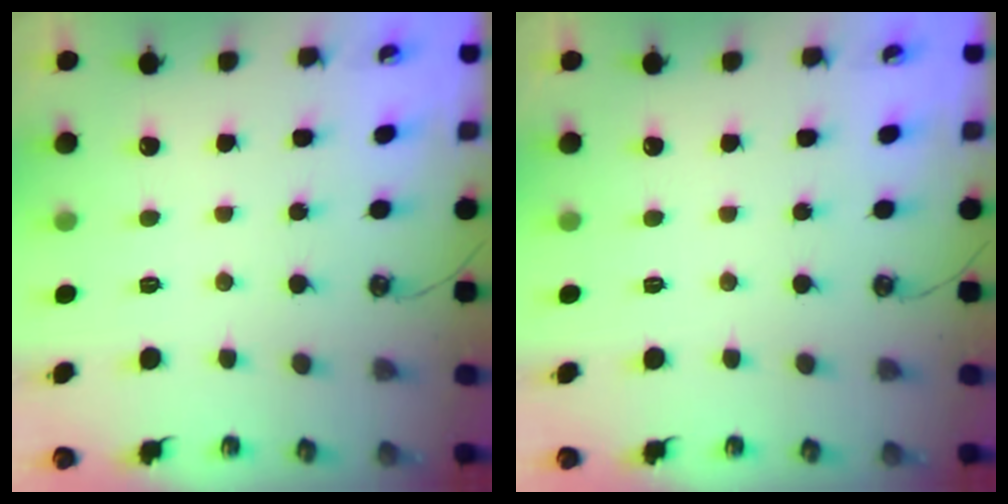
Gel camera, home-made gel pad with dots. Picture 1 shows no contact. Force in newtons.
{"total": 0.0}